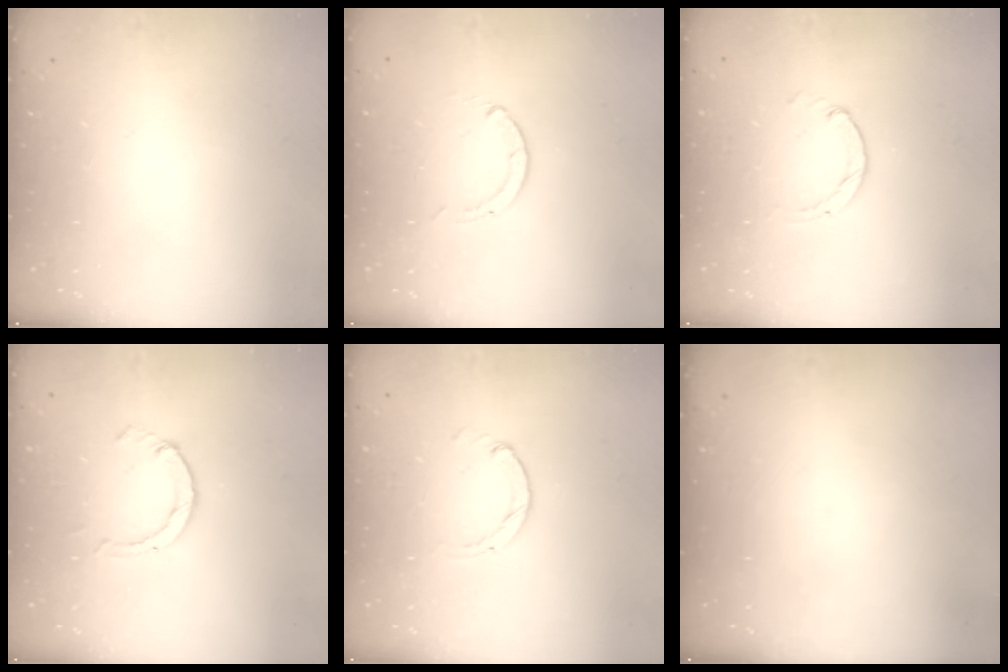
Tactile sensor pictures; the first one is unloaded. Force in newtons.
{"total": 0.0}
{"total": 0.0}
{"total": 2.3, "press": 2.3, "slide": 0.3}
{"total": 0.0}
{"total": 0.0}